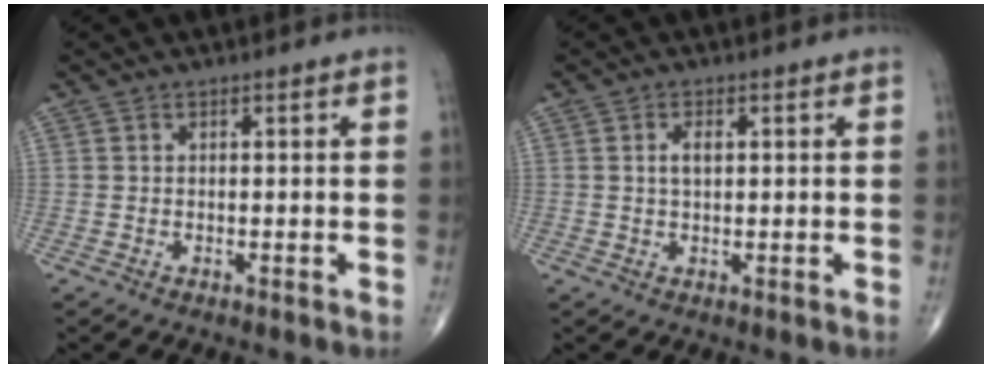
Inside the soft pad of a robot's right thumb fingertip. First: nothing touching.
{"total": 2.4, "force": [0.5, 1.2, 2.0], "torque": [-0.036, 0.002, 0.009]}